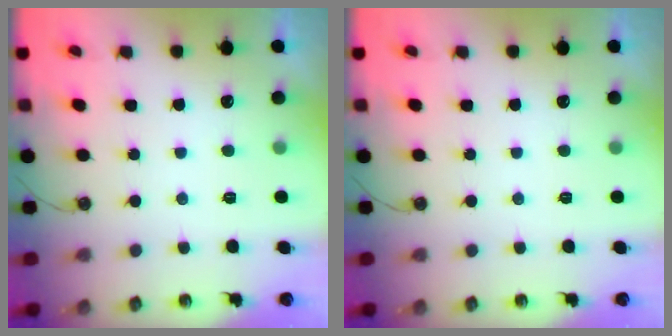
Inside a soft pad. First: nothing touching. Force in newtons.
{"total": 0.0}